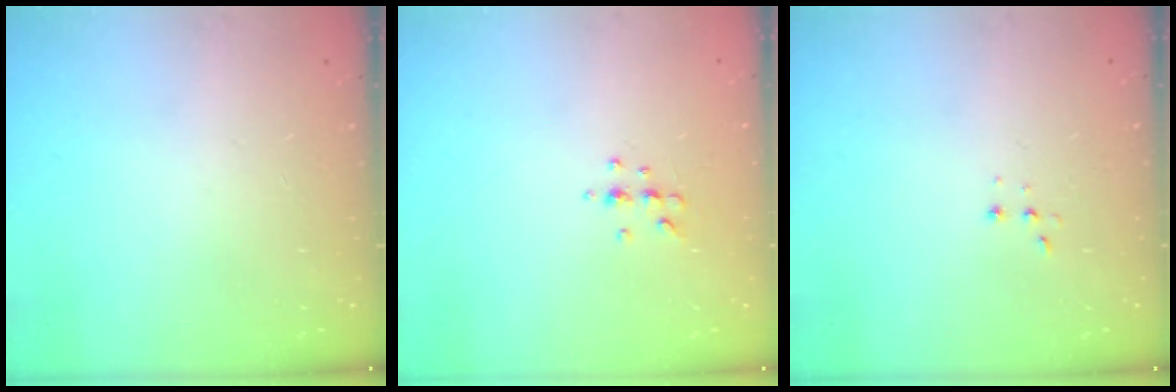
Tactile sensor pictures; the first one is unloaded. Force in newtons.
{"total": 4.7, "press": 4.6, "slide": 1.1}
{"total": 2.7, "press": 2.7, "slide": 0.5}